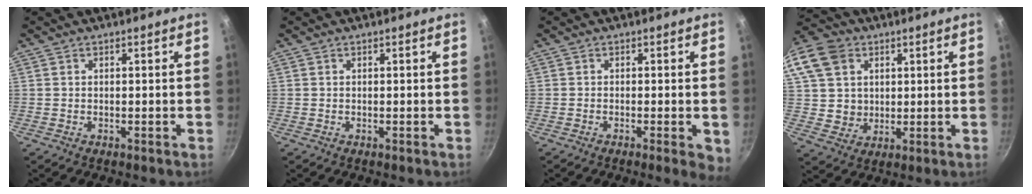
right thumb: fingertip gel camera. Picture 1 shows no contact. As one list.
[{"total": 0.0}, {"total": 3.7, "force": [-1.3, 0.8, 3.4], "torque": [-0.042, 0.000, -0.017]}, {"total": 17.8, "force": [6.3, 14.6, 8.0], "torque": [-0.176, 0.021, 0.124]}]